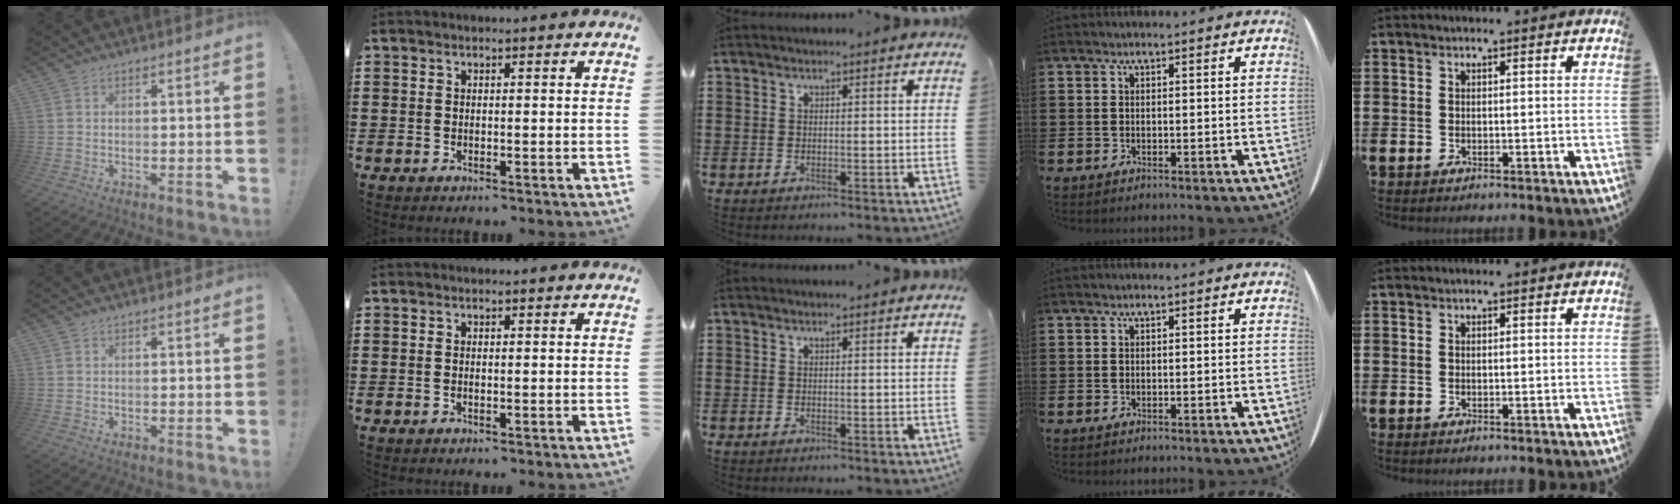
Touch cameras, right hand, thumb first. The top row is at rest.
{}